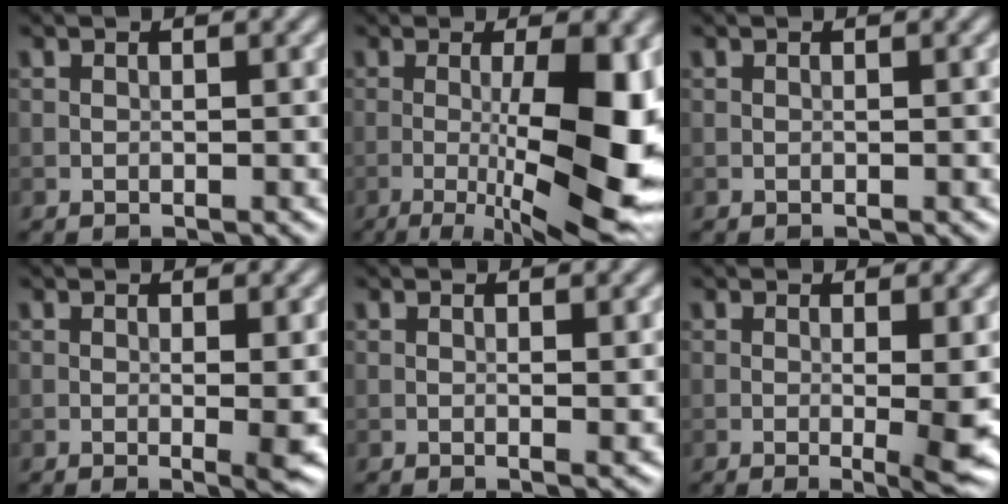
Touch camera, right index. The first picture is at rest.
{"total": 11.8, "force": [-1.6, 3.0, 11.3], "torque": [-0.173, -0.018, -0.021]}
{"total": 0.0}
{"total": 2.3, "force": [-0.1, 0.3, 2.3], "torque": [-0.031, -0.004, -0.002]}
{"total": 0.9, "force": [0.2, 0.1, 0.9], "torque": [-0.012, -0.003, 0.002]}
{"total": 3.7, "force": [-0.3, 0.6, 3.7], "torque": [-0.053, -0.007, -0.004]}